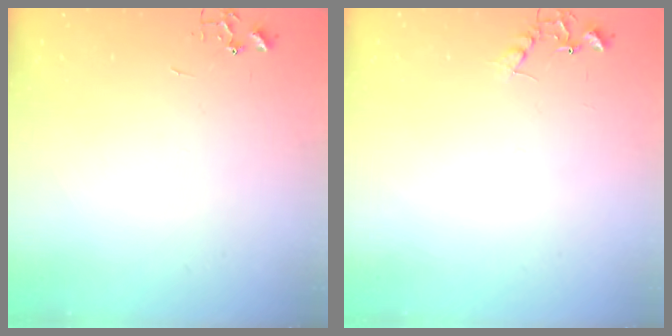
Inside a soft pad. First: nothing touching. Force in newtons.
{"total": 6.8, "press": 6.8, "slide": 0.3}